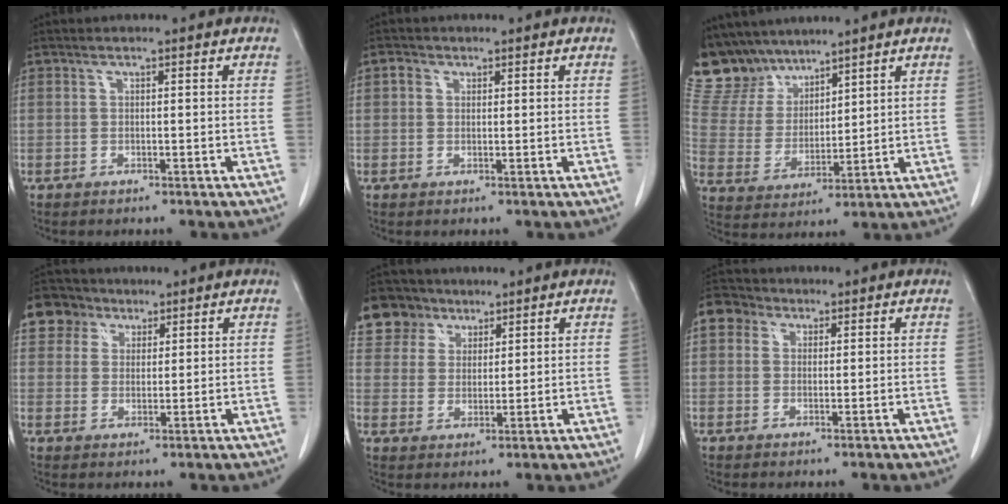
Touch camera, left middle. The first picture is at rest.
{"total": 1.6, "force": [0.7, 1.4, 0.4], "torque": [-0.002, 0.004, 0.008]}
{"total": 9.6, "force": [8.6, 4.2, 0.6], "torque": [-0.029, 0.014, 0.186]}
{"total": 5.7, "force": [3.5, 4.4, 0.9], "torque": [-0.023, 0.017, 0.067]}
{"total": 7.9, "force": [5.5, 5.6, 0.9], "torque": [-0.022, 0.021, 0.108]}
{"total": 4.5, "force": [2.2, 3.7, 1.4], "torque": [-0.029, 0.018, 0.041]}